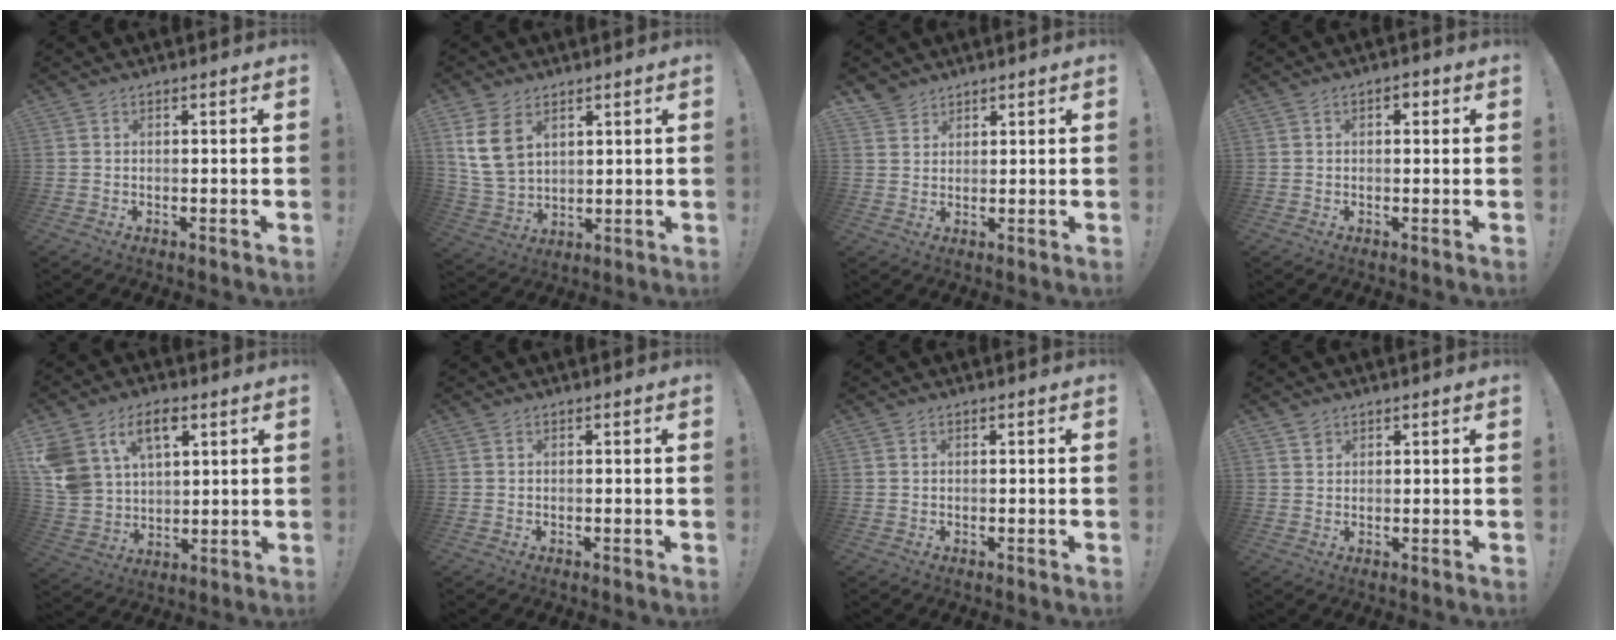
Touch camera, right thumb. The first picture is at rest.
{"total": 9.3, "force": [4.5, 6.0, 5.5], "torque": [-0.104, -0.019, 0.090]}
{"total": 3.7, "force": [3.1, 2.1, 0.4], "torque": [-0.004, -0.019, 0.058]}
{"total": 1.9, "force": [0.1, 1.3, 1.4], "torque": [-0.016, 0.003, -0.002]}
{"total": 12.9, "force": [6.6, 8.6, 7.1], "torque": [-0.147, -0.032, 0.127]}
{"total": 0.0}
{"total": 0.0}
{"total": 1.5, "force": [1.1, 1.0, 0.2], "torque": [0.006, -0.009, 0.019]}